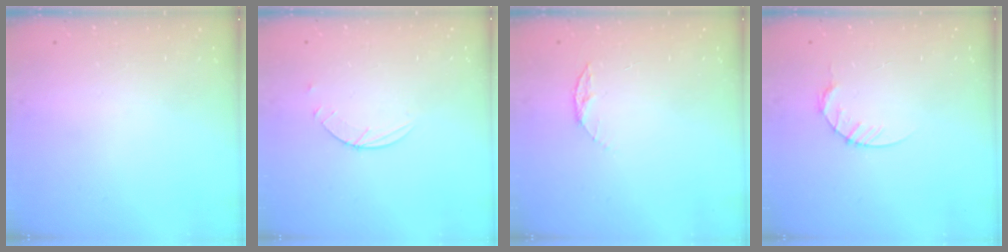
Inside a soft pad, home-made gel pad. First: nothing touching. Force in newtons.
{"total": 2.5, "press": 2.4, "slide": 0.3}
{"total": 4.4, "press": 4.4, "slide": 0.5}
{"total": 5.1, "press": 5.0, "slide": 0.6}